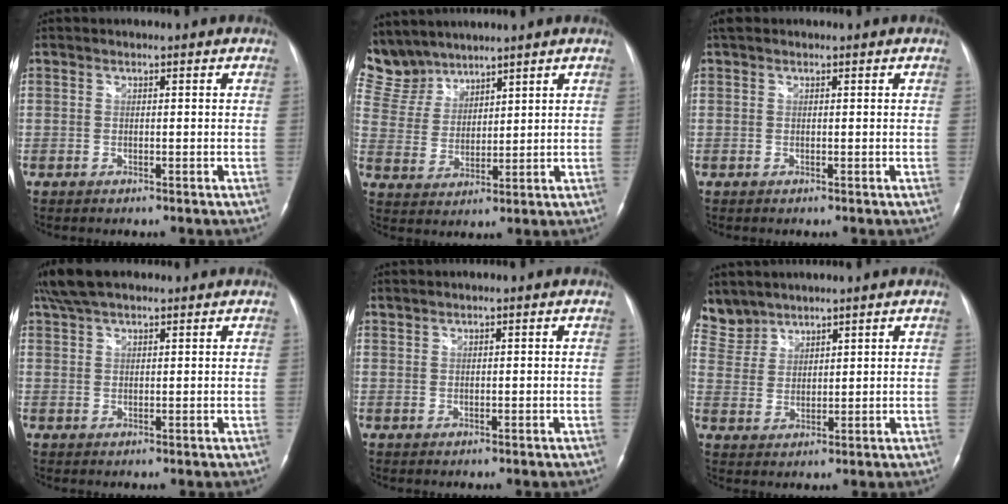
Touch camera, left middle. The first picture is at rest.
{"total": 9.2, "force": [8.5, 3.5, 0.2], "torque": [-0.018, 0.013, 0.190]}
{"total": 1.2, "force": [0.9, 0.5, 0.5], "torque": [-0.015, 0.018, 0.016]}
{"total": 6.4, "force": [5.1, 1.9, 3.3], "torque": [-0.071, 0.027, 0.097]}
{"total": 0.8, "force": [0.8, 0.0, 0.1], "torque": [-0.008, 0.009, 0.022]}
{"total": 6.6, "force": [6.0, 2.7, -0.2], "torque": [-0.001, 0.009, 0.134]}